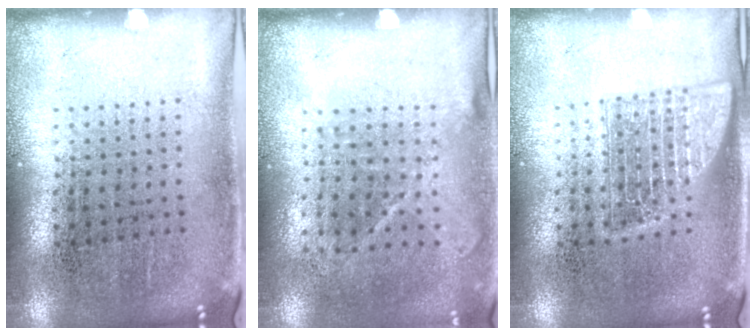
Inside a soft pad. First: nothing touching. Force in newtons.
{"total": 1.1, "press": 0.9, "slide": 0.7}
{"total": 2.2, "press": 2.2, "slide": 0.3}